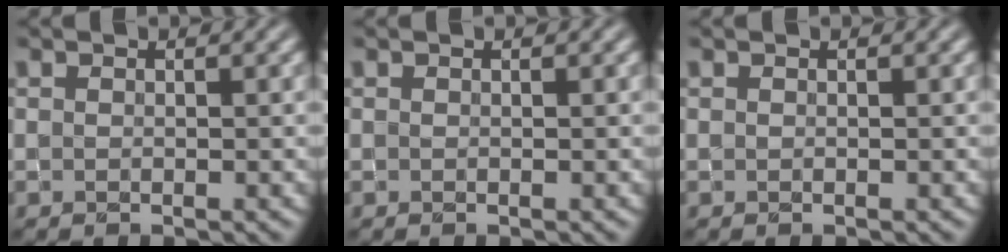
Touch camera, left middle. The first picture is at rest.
{"total": 0.0}
{"total": 0.0}